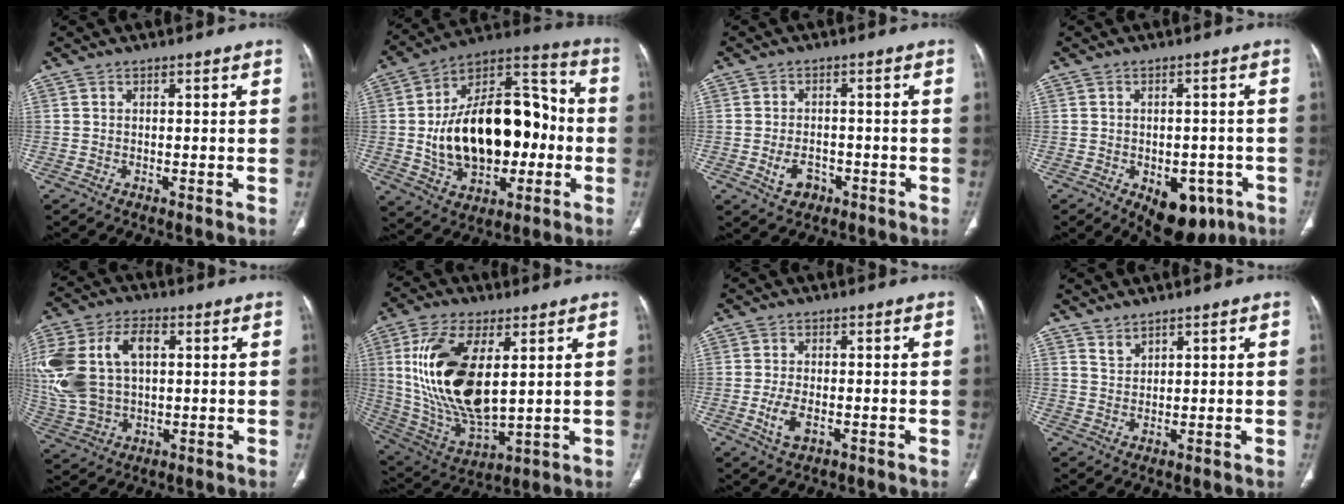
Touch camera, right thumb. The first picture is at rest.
{"total": 27.3, "force": [-1.9, 16.4, 21.8], "torque": [-0.332, 0.035, -0.020]}
{"total": 4.6, "force": [-1.8, 3.3, 2.7], "torque": [-0.040, 0.013, -0.024]}
{"total": 10.3, "force": [-4.7, 6.1, 6.9], "torque": [-0.058, 0.014, -0.050]}
{"total": 20.4, "force": [3.1, 13.2, 15.3], "torque": [-0.353, 0.014, 0.065]}
{"total": 21.5, "force": [4.3, 10.3, 18.4], "torque": [-0.364, -0.025, 0.091]}
{"total": 4.7, "force": [-1.3, 2.5, 3.8], "torque": [-0.080, -0.001, -0.020]}
{"total": 2.1, "force": [1.9, 0.6, 0.5], "torque": [-0.003, -0.013, 0.040]}